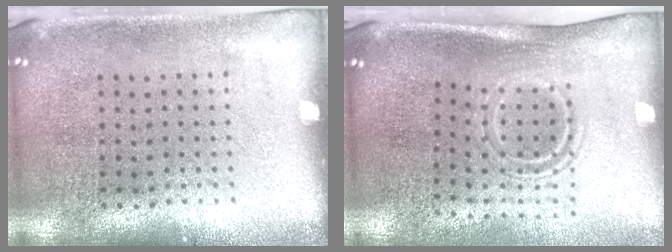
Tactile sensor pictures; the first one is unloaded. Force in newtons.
{"total": 1.7, "press": 1.1, "slide": 1.4}